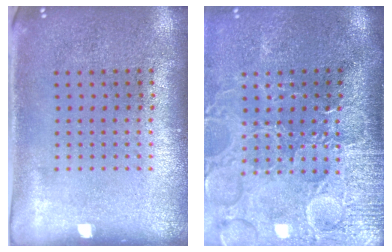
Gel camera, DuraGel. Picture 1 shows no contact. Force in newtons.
{"total": 4.5, "press": 3.9, "slide": 2.2}